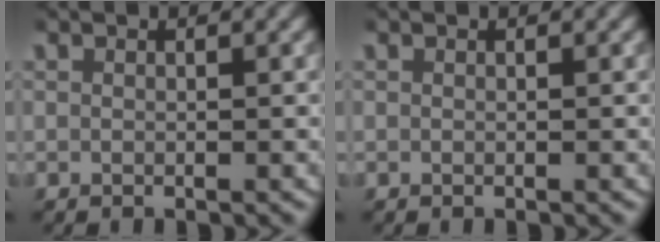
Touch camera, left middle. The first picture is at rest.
{"total": 0.0}